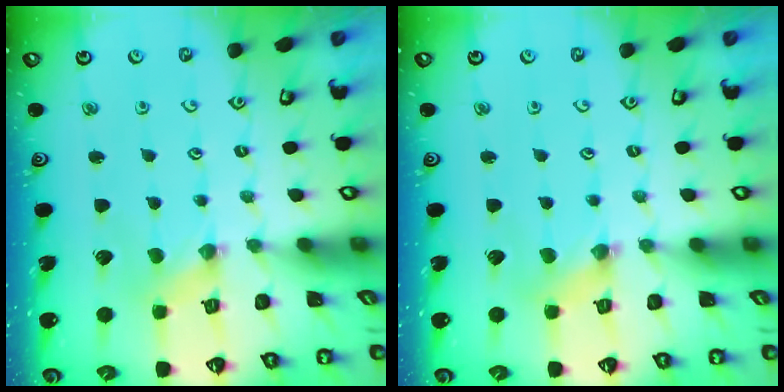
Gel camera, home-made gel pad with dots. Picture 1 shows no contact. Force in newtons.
{"total": 1.8, "press": 1.8, "slide": 0.3}